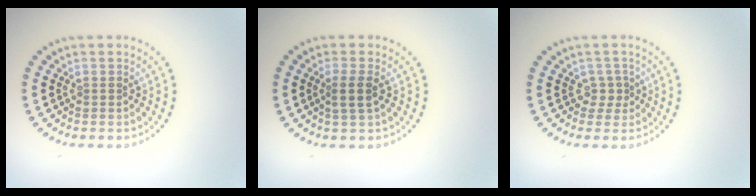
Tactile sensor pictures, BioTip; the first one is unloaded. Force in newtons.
{"total": 1.9, "press": 1.7, "slide": 0.8}
{"total": 1.4, "press": 0.9, "slide": 1.0}